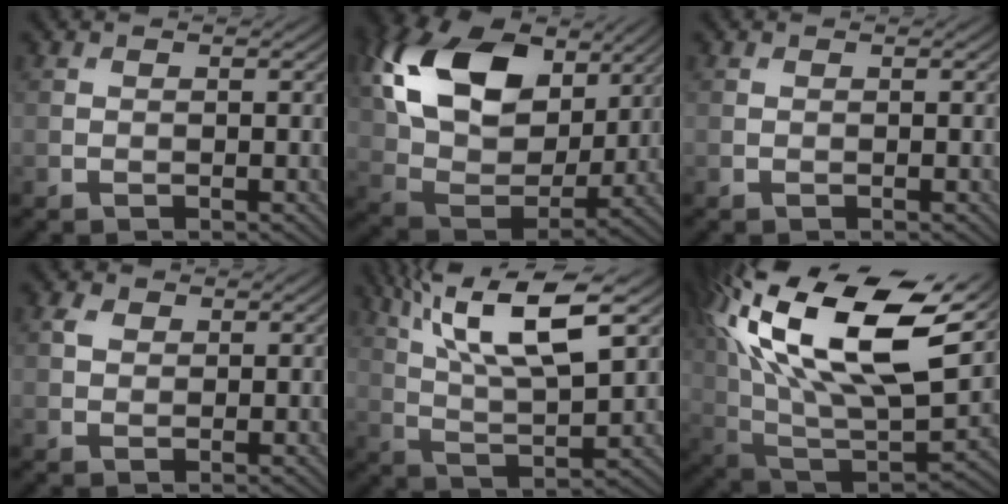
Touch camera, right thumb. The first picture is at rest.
{"total": 17.2, "force": [7.0, 11.0, 11.2], "torque": [-0.254, 0.016, 0.129]}
{"total": 0.0}
{"total": 1.7, "force": [0.9, 1.1, 0.9], "torque": [-0.023, 0.007, 0.017]}
{"total": 13.8, "force": [7.1, 3.9, 11.2], "torque": [-0.226, 0.008, 0.129]}
{"total": 22.5, "force": [10.0, 10.0, 17.5], "torque": [-0.358, 0.033, 0.171]}